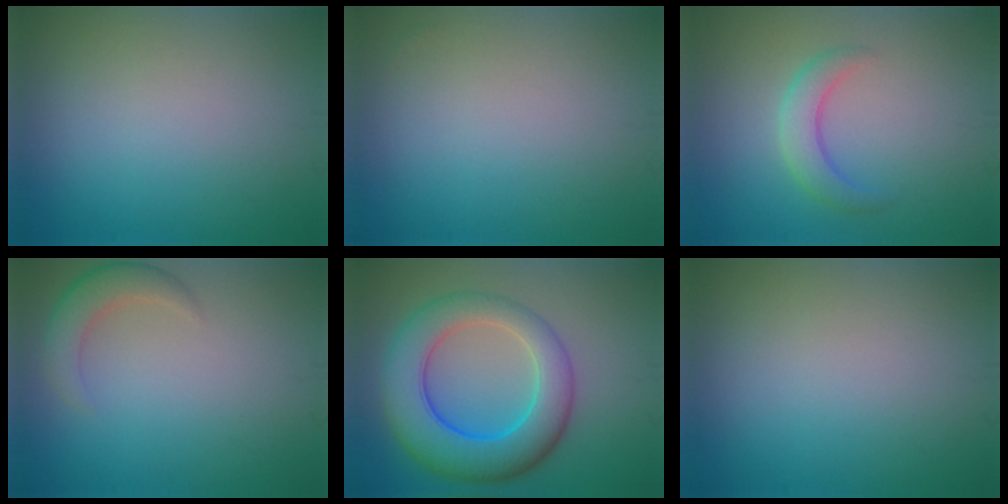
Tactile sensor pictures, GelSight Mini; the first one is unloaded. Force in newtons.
{"total": 0.0}
{"total": 2.7, "press": 2.7, "slide": 0.2}
{"total": 2.8, "press": 2.8, "slide": 0.2}
{"total": 9.2, "press": 9.2, "slide": 0.3}
{"total": 0.0}